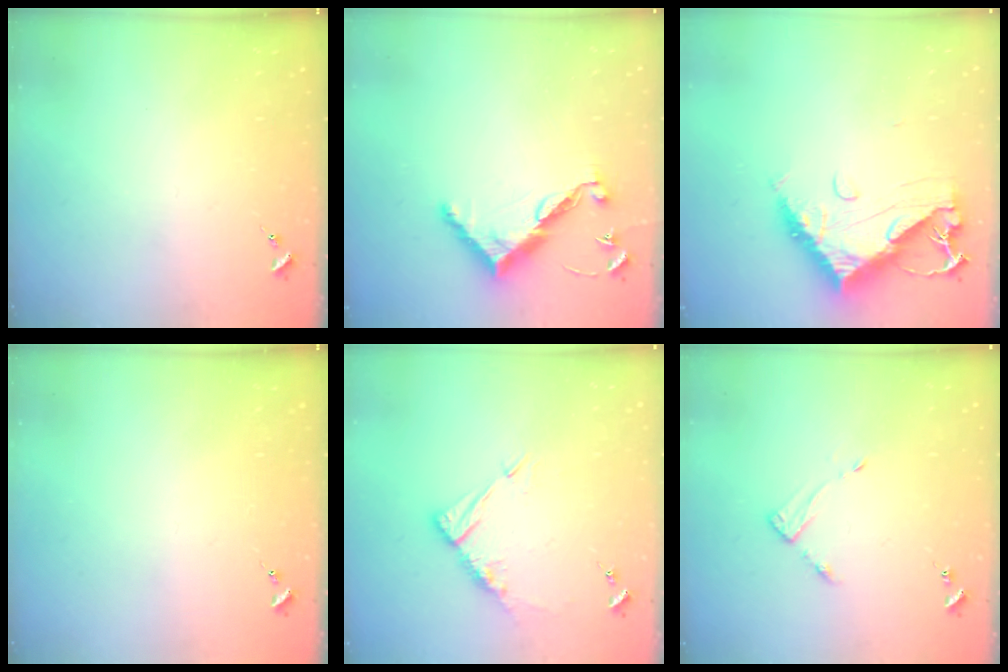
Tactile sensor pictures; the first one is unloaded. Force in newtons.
{"total": 10.6, "press": 10.6, "slide": 0.4}
{"total": 11.6, "press": 11.6, "slide": 1.1}
{"total": 0.0}
{"total": 10.2, "press": 10.1, "slide": 0.9}
{"total": 3.5, "press": 3.5, "slide": 0.4}